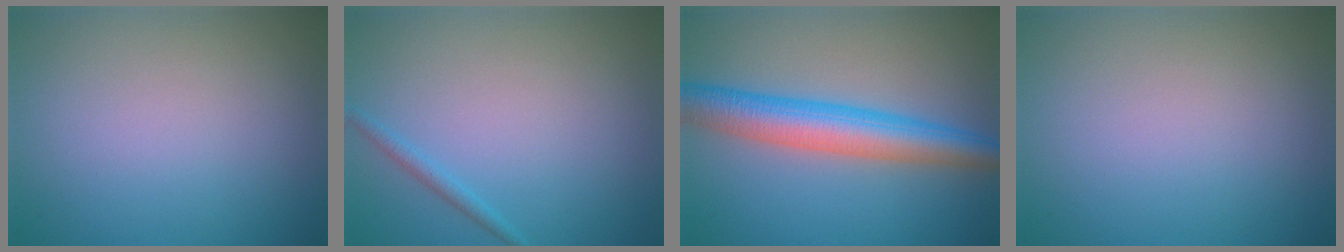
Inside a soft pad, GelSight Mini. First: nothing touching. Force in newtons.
{"total": 1.1, "press": 1.1, "slide": 0.1}
{"total": 6.6, "press": 6.6, "slide": 0.1}
{"total": 0.0}